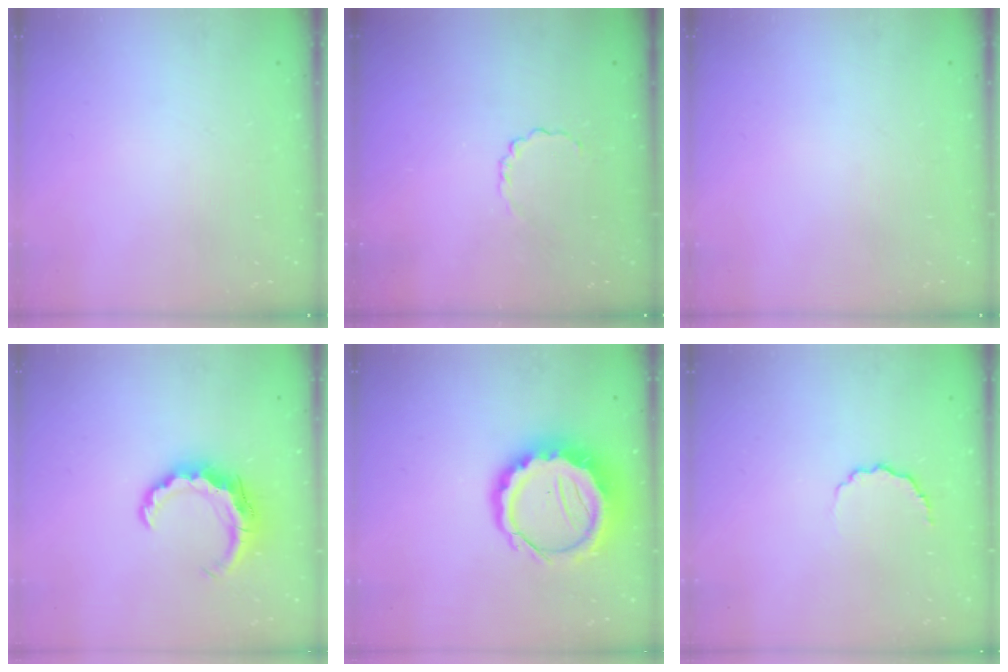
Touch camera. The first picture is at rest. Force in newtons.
{"total": 3.0, "press": 2.8, "slide": 1.0}
{"total": 0.0}
{"total": 7.8, "press": 7.8, "slide": 0.4}
{"total": 11.4, "press": 11.1, "slide": 2.7}
{"total": 5.6, "press": 5.5, "slide": 1.2}